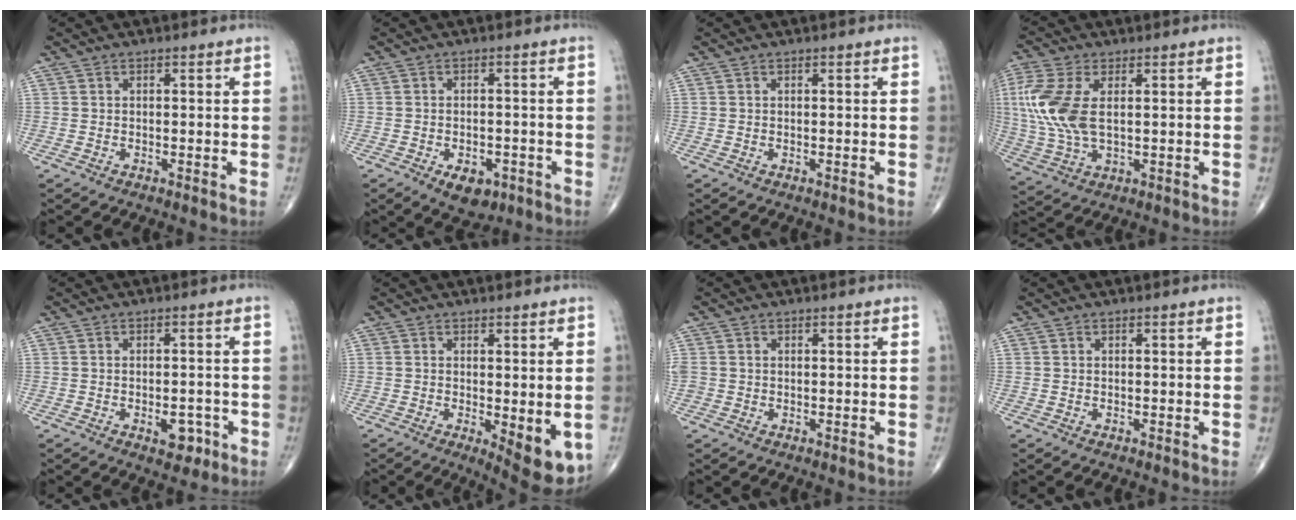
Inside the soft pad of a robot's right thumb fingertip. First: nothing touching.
{"total": 5.9, "force": [-2.9, 3.5, 3.7], "torque": [-0.038, 0.008, -0.036]}
{"total": 0.0}
{"total": 12.5, "force": [1.9, 6.6, 10.4], "torque": [-0.263, 0.000, 0.042]}
{"total": 4.2, "force": [-1.8, 2.3, 3.1], "torque": [-0.024, 0.007, -0.020]}
{"total": 8.2, "force": [-1.7, 2.8, 7.6], "torque": [-0.092, -0.023, -0.017]}
{"total": 1.7, "force": [-0.2, 1.5, 0.8], "torque": [-0.020, 0.005, -0.003]}
{"total": 0.0}